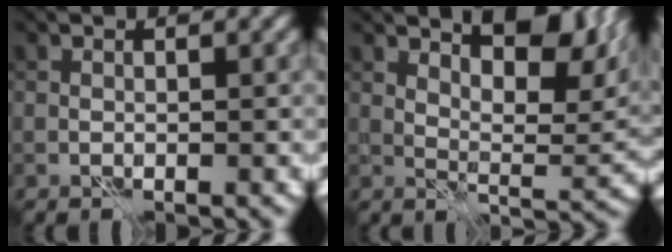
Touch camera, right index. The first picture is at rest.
{"total": 9.0, "force": [5.6, 3.2, 6.2], "torque": [-0.094, 0.008, 0.085]}